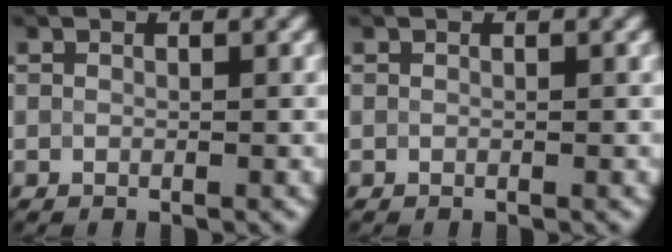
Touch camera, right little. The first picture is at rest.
{"total": 0.0}